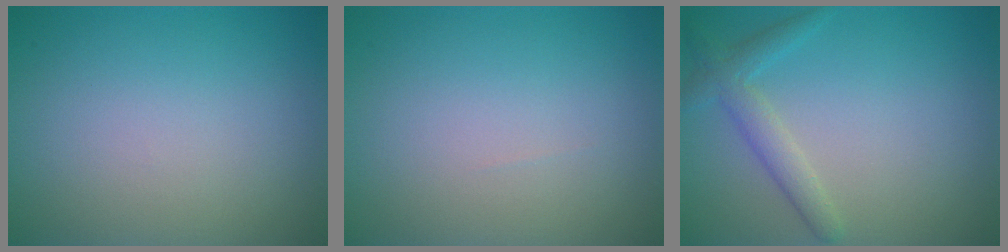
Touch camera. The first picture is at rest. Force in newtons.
{"total": 0.0}
{"total": 2.5, "press": 2.5, "slide": 0.1}